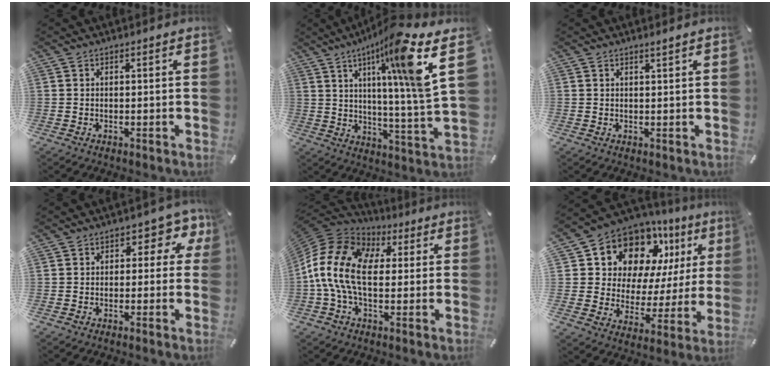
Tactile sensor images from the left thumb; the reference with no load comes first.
{"total": 19.9, "force": [10.4, 0.9, 17.0], "torque": [-0.261, -0.063, 0.137]}
{"total": 1.0, "force": [0.8, -0.1, 0.6], "torque": [-0.012, -0.001, 0.014]}
{"total": 5.3, "force": [1.1, 3.5, 3.8], "torque": [-0.047, 0.001, 0.012]}
{"total": 14.9, "force": [-1.1, 9.8, 11.2], "torque": [-0.248, 0.013, -0.024]}
{"total": 13.6, "force": [9.5, 8.6, 4.5], "torque": [-0.076, -0.083, 0.172]}